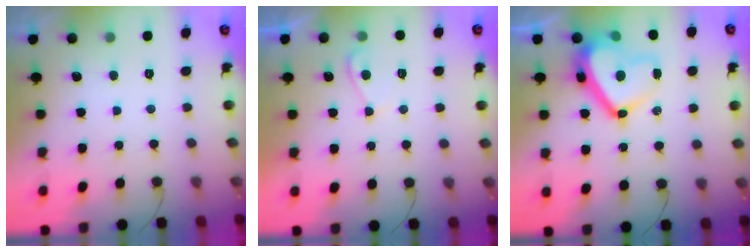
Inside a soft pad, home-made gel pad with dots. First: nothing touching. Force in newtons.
{"total": 3.0, "press": 3.0, "slide": 0.4}
{"total": 15.2, "press": 15.1, "slide": 1.9}